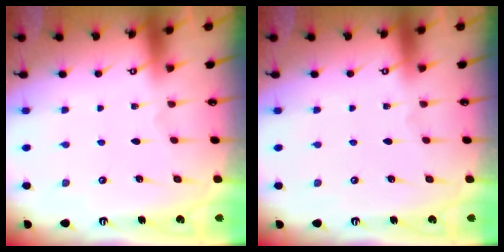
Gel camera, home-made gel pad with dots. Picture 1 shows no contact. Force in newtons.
{"total": 0.0}